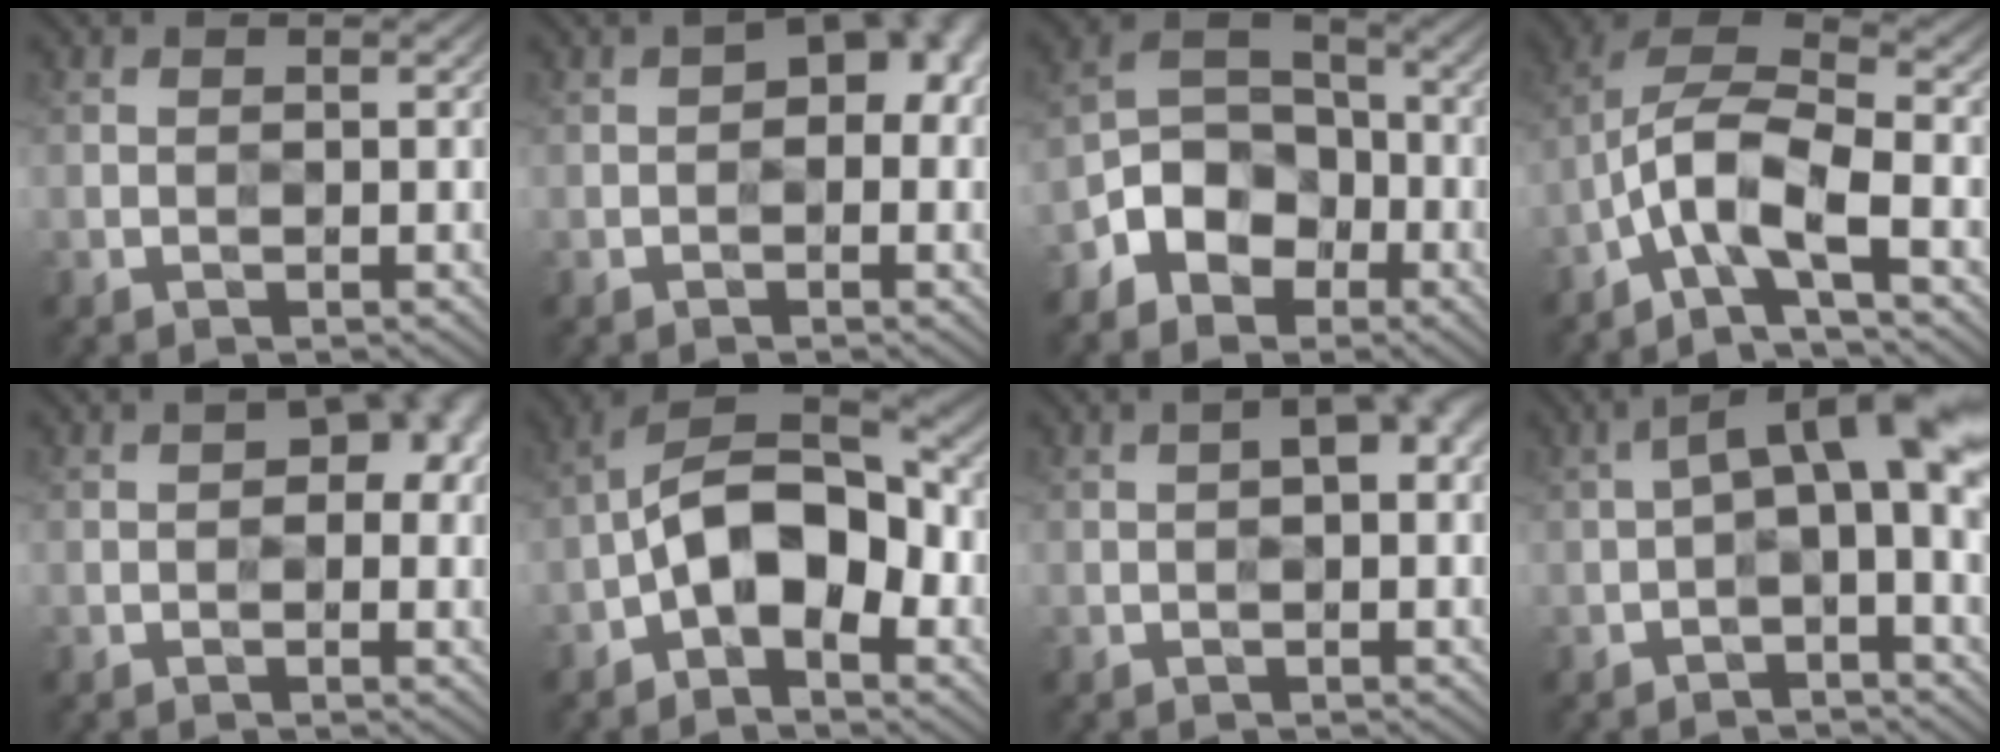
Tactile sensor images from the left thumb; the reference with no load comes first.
{"total": 6.1, "force": [0.7, 3.7, 4.8], "torque": [-0.042, 0.014, 0.000]}
{"total": 7.6, "force": [-4.4, 5.4, 3.2], "torque": [-0.059, 0.000, -0.102]}
{"total": 8.9, "force": [-4.3, 2.9, 7.2], "torque": [-0.137, 0.008, -0.091]}
{"total": 4.8, "force": [0.8, 2.8, 3.8], "torque": [-0.033, 0.010, 0.007]}
{"total": 10.0, "force": [-2.7, 5.5, 7.9], "torque": [-0.134, 0.015, -0.064]}
{"total": 3.1, "force": [0.4, 1.2, 2.9], "torque": [-0.040, 0.007, 0.003]}
{"total": 6.6, "force": [0.5, 1.7, 6.3], "torque": [-0.095, 0.023, -0.002]}